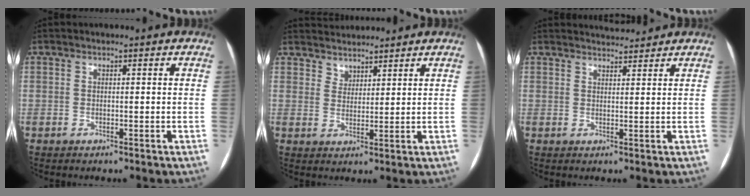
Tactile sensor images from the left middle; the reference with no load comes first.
{"total": 5.3, "force": [4.8, 2.1, 0.2], "torque": [0.001, 0.022, 0.082]}
{"total": 3.4, "force": [3.4, 0.2, 0.1], "torque": [-0.011, 0.011, 0.051]}